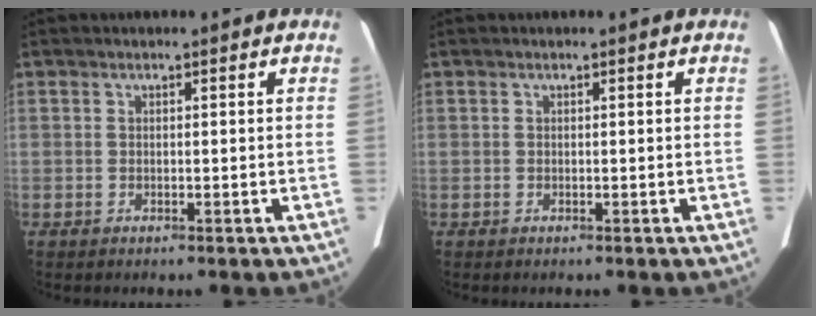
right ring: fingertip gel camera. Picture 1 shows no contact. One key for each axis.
{"total": 0.0}